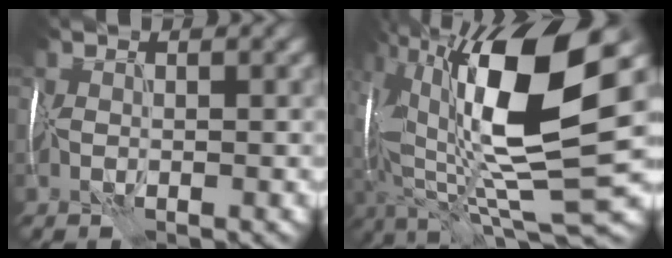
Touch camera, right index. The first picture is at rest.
{"total": 15.4, "force": [2.7, 5.1, 14.2], "torque": [-0.272, -0.007, 0.052]}